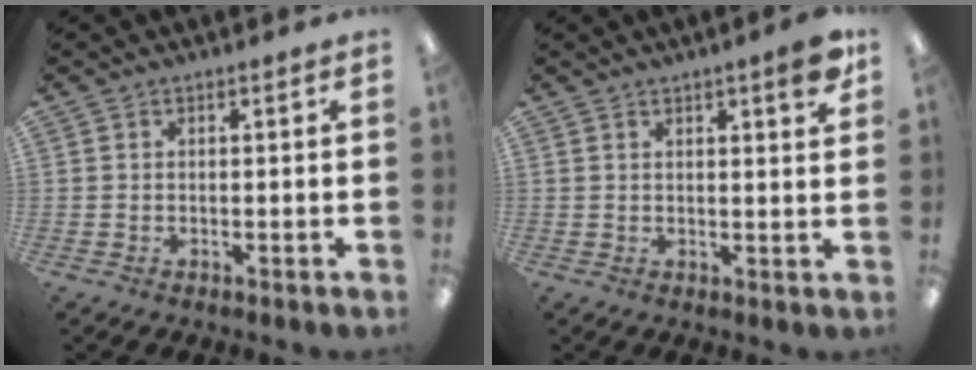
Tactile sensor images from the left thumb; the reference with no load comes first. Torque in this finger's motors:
{"motor_torque": [0.91, 0.51, 0.59, -0.17, 0.09]}